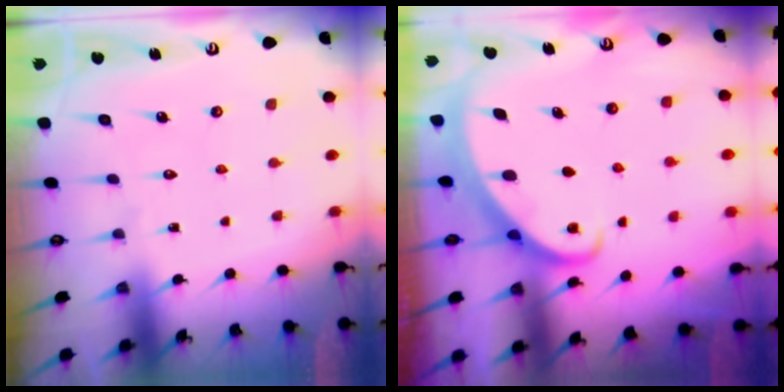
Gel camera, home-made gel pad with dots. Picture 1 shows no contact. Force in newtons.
{"total": 2.1, "press": 2.1, "slide": 0.2}